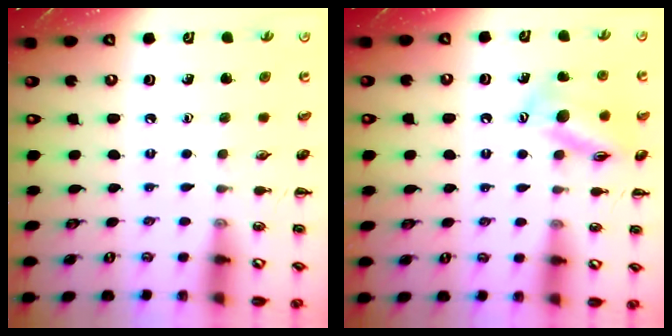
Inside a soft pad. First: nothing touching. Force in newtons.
{"total": 13.6, "press": 13.5, "slide": 1.5}